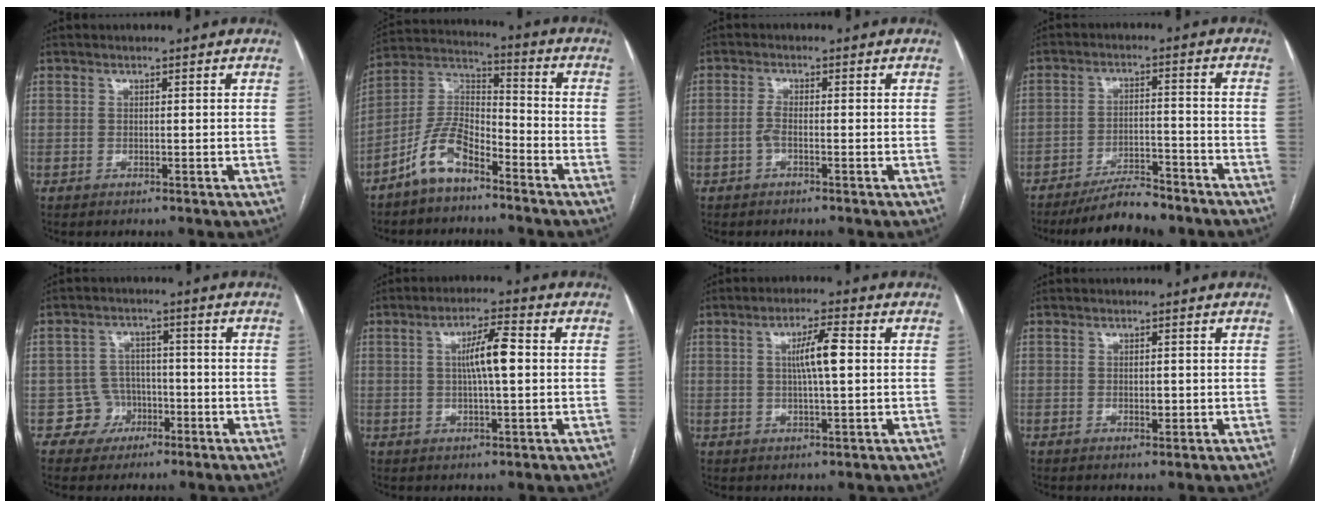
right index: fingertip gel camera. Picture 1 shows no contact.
{"total": 9.5, "force": [-6.5, 3.6, 5.9], "torque": [-0.134, 0.019, -0.130]}
{"total": 1.8, "force": [-0.7, 0.4, 1.6], "torque": [-0.033, 0.002, -0.016]}
{"total": 8.9, "force": [-7.9, 1.6, 3.7], "torque": [-0.058, -0.005, -0.131]}
{"total": 5.1, "force": [-2.0, 4.6, -0.2], "torque": [0.015, 0.019, -0.031]}
{"total": 6.4, "force": [0.6, 0.8, 6.3], "torque": [-0.114, 0.011, 0.009]}
{"total": 5.8, "force": [0.8, 0.5, 5.7], "torque": [-0.101, 0.007, 0.014]}
{"total": 1.4, "force": [-0.1, 0.7, 1.3], "torque": [-0.020, -0.002, 0.000]}